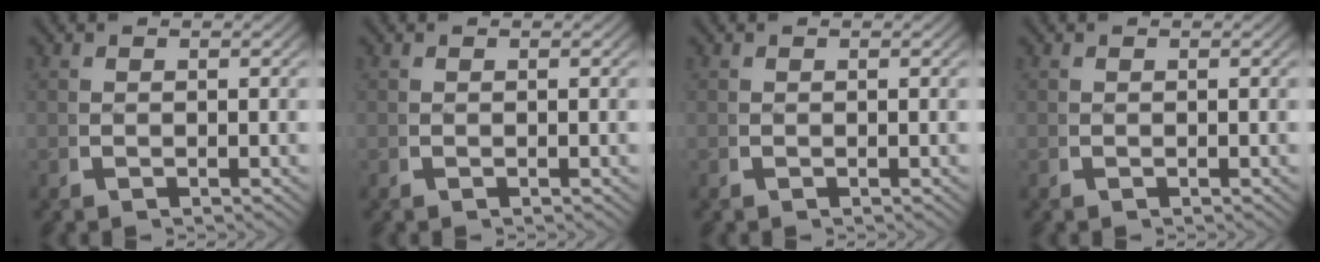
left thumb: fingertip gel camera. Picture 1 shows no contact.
{"total": 0.0}
{"total": 0.0}
{"total": 0.0}